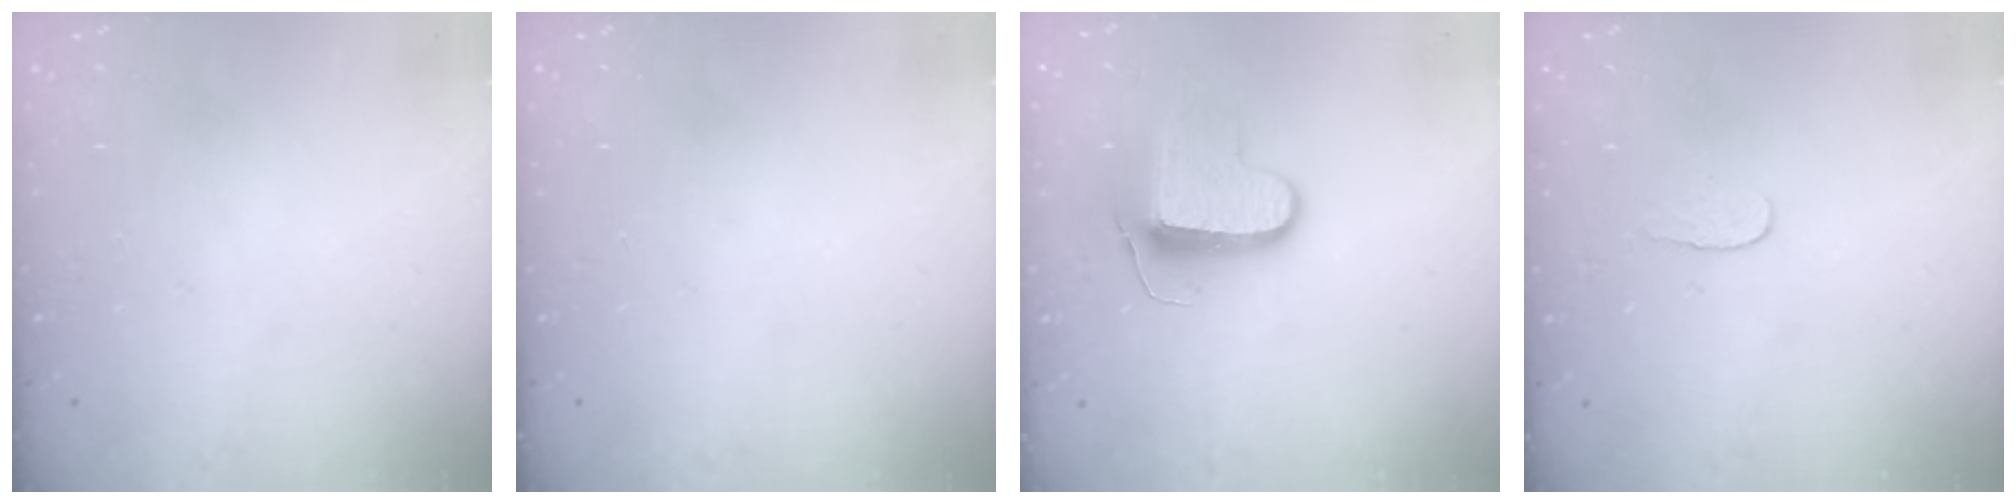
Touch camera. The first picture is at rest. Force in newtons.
{"total": 0.0}
{"total": 9.2, "press": 9.2, "slide": 0.3}
{"total": 3.8, "press": 3.8, "slide": 0.4}